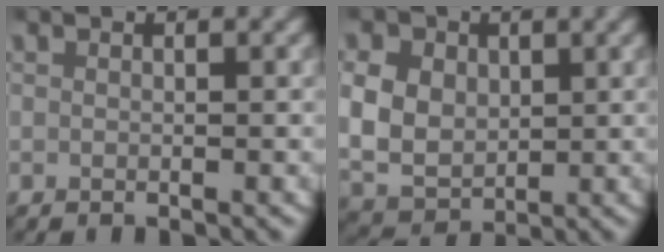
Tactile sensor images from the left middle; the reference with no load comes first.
{"total": 9.6, "force": [0.4, 8.5, 4.5], "torque": [-0.119, -0.024, 0.012]}